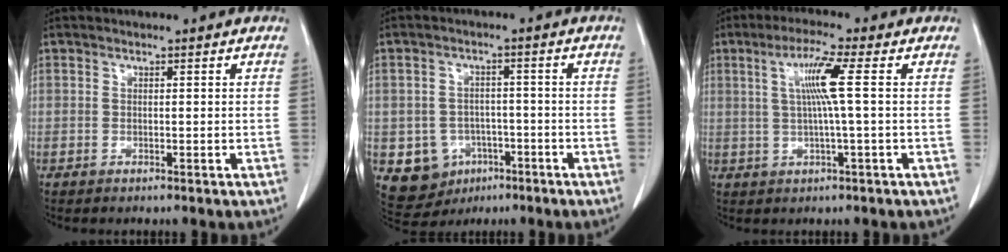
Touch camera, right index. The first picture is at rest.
{"total": 7.9, "force": [-3.1, 7.0, 2.0], "torque": [-0.041, 0.009, -0.035]}
{"total": 6.3, "force": [1.1, -0.9, 6.1], "torque": [-0.117, 0.007, 0.026]}